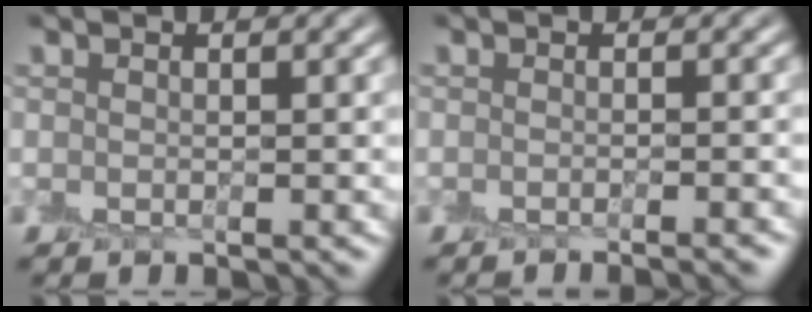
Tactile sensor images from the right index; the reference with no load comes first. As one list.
[{"total": 1.7, "force": [-1.6, -0.3, 0.6], "torque": [-0.001, -0.007, -0.024]}]